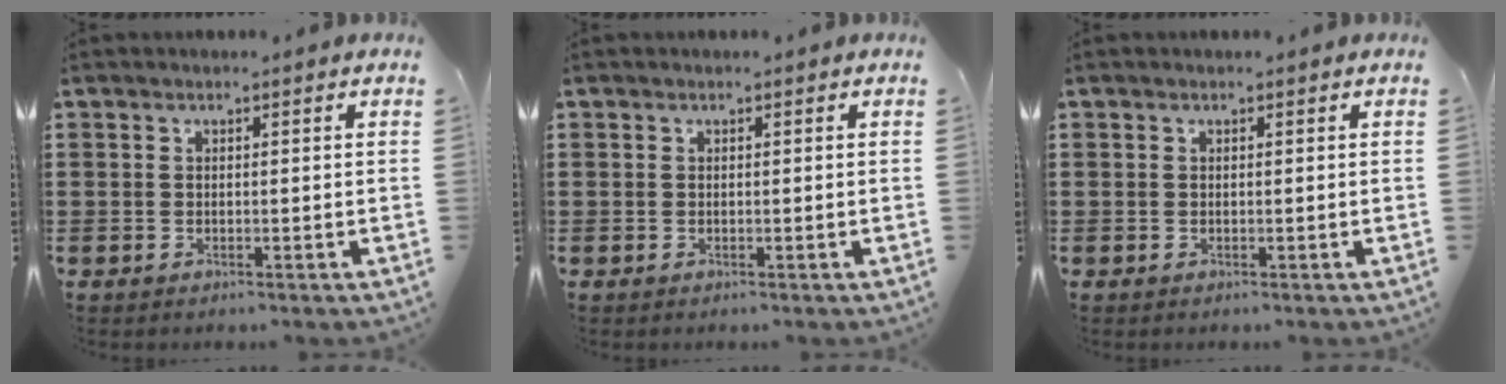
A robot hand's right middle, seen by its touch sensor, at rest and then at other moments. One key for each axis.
{"total": 0.0}
{"total": 0.0}